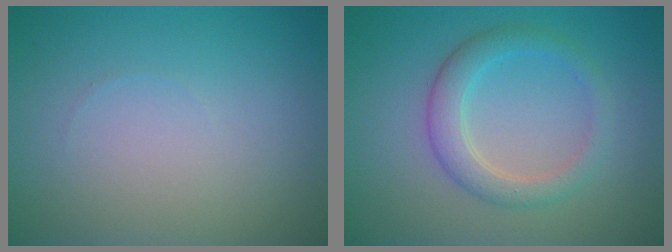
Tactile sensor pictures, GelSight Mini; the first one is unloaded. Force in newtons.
{"total": 3.3, "press": 3.2, "slide": 0.3}